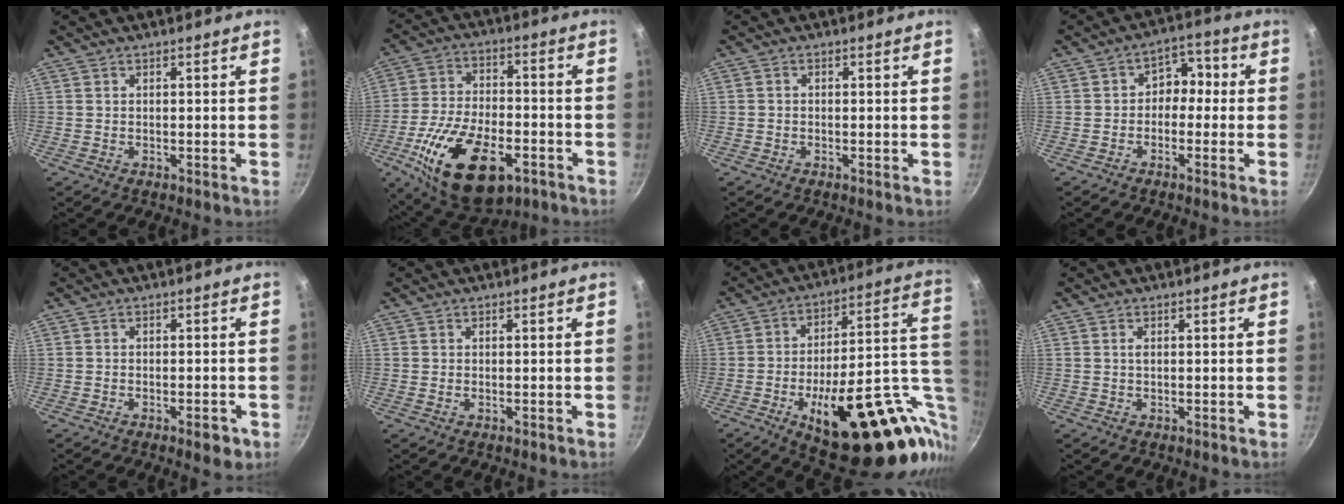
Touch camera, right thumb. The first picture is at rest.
{"total": 21.4, "force": [-9.0, 11.0, 16.0], "torque": [-0.273, 0.020, -0.150]}
{"total": 0.6, "force": [-0.2, 0.4, 0.3], "torque": [-0.005, 0.004, -0.005]}
{"total": 5.9, "force": [-0.5, 4.6, 3.6], "torque": [-0.002, 0.026, -0.025]}
{"total": 3.5, "force": [-1.7, 1.5, 2.7], "torque": [-0.031, 0.012, -0.019]}
{"total": 0.0}
{"total": 32.0, "force": [-7.8, 13.7, 27.9], "torque": [-0.344, 0.019, -0.093]}
{"total": 0.8, "force": [0.2, 0.4, 0.7], "torque": [-0.013, 0.001, 0.002]}